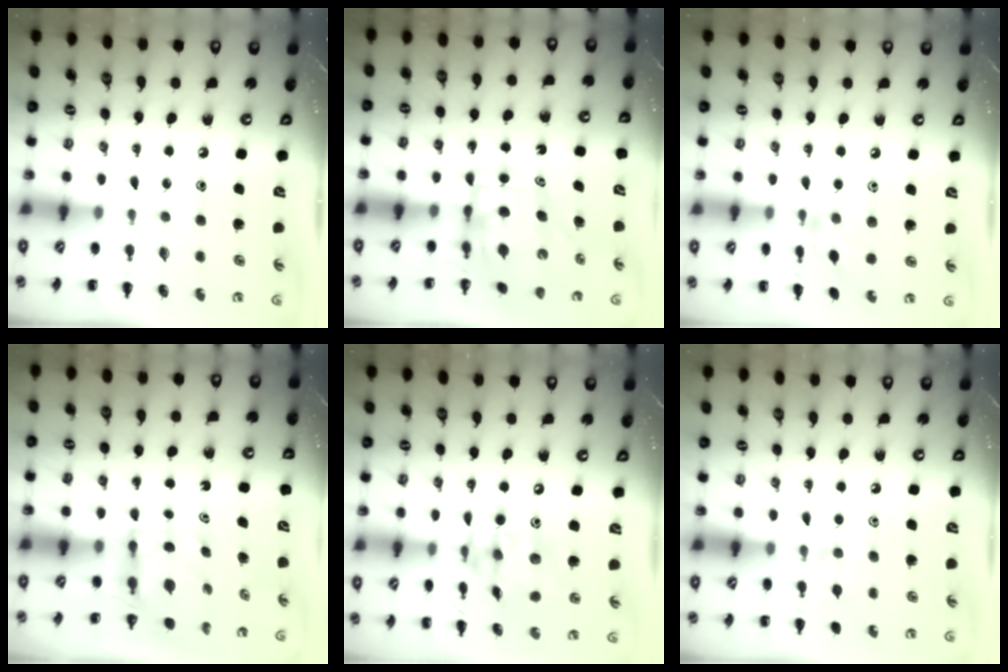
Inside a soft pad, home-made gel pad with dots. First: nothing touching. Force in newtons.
{"total": 5.9, "press": 5.8, "slide": 1.0}
{"total": 7.1, "press": 6.9, "slide": 1.6}
{"total": 6.0, "press": 5.9, "slide": 0.8}
{"total": 13.4, "press": 13.3, "slide": 2.0}
{"total": 5.5, "press": 5.2, "slide": 1.8}